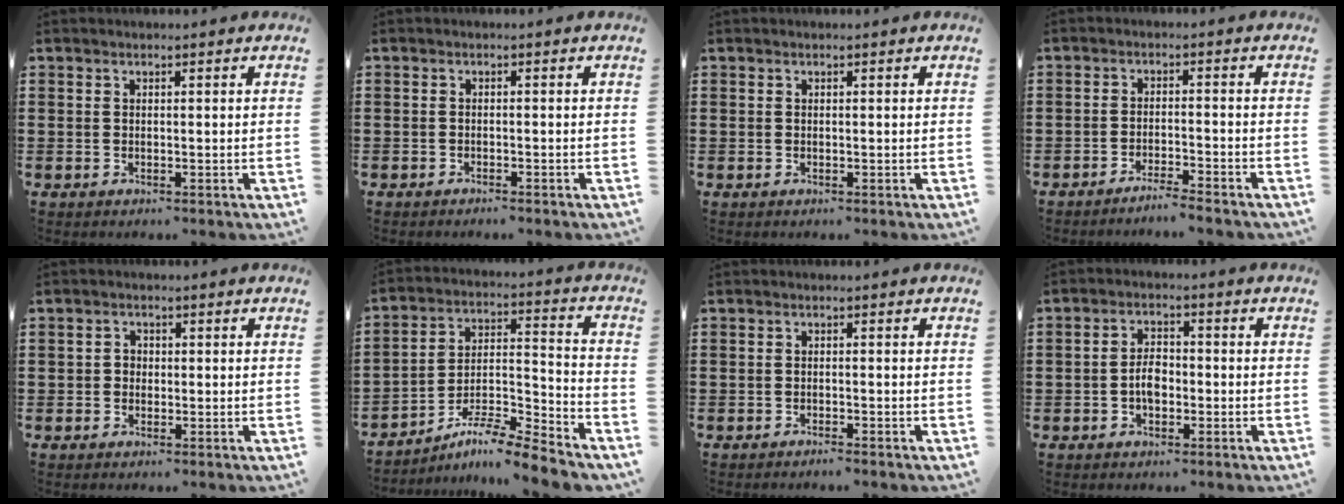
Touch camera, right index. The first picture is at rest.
{"total": 1.0, "force": [-0.7, -0.6, 0.0], "torque": [0.003, -0.002, -0.014]}
{"total": 0.0}
{"total": 2.9, "force": [-2.6, -1.0, 0.5], "torque": [-0.005, 0.000, -0.053]}
{"total": 0.8, "force": [-0.3, 0.6, 0.4], "torque": [-0.006, 0.004, -0.006]}
{"total": 8.0, "force": [-7.1, -0.2, 3.8], "torque": [-0.053, 0.005, -0.138]}
{"total": 1.2, "force": [-0.9, -0.7, 0.1], "torque": [0.003, 0.000, -0.017]}
{"total": 3.7, "force": [-0.9, 2.0, 3.0], "torque": [-0.064, 0.000, -0.018]}